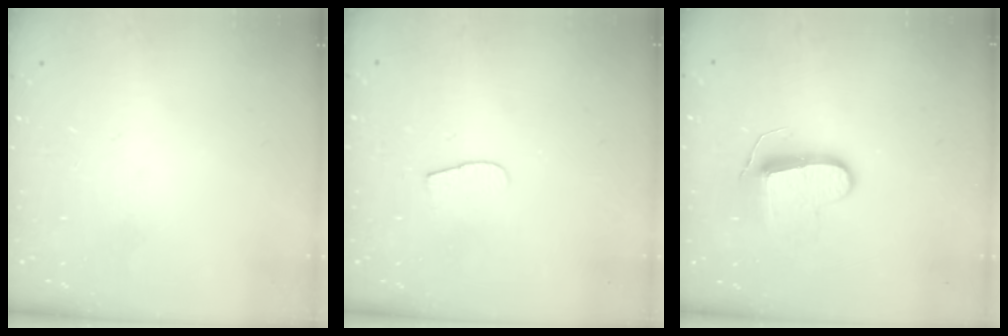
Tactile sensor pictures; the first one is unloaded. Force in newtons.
{"total": 5.2, "press": 5.2, "slide": 0.6}
{"total": 9.7, "press": 9.7, "slide": 0.2}